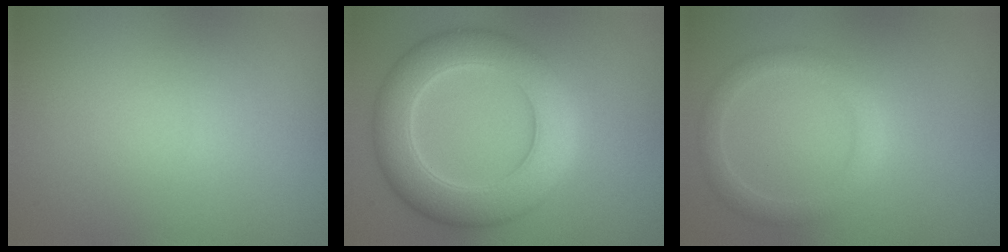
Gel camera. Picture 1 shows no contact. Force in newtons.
{"total": 7.9, "press": 7.8, "slide": 0.6}
{"total": 2.3, "press": 2.3, "slide": 0.0}